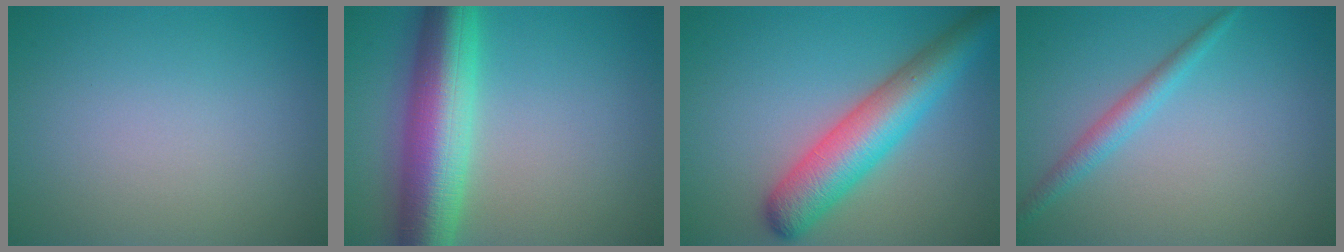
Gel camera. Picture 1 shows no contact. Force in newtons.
{"total": 9.5, "press": 9.5, "slide": 0.1}
{"total": 7.2, "press": 7.2, "slide": 0.3}
{"total": 2.0, "press": 2.0, "slide": 0.1}